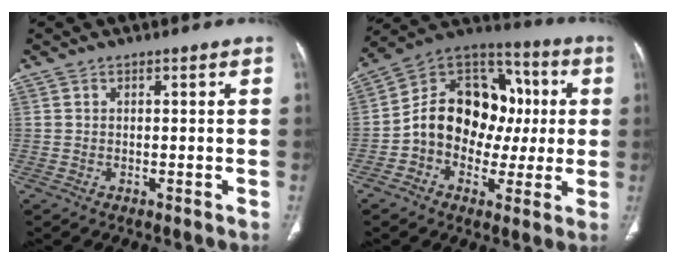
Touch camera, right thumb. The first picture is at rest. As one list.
[{"total": 18.3, "force": [-0.3, 14.4, 11.3], "torque": [-0.134, 0.047, -0.010]}]